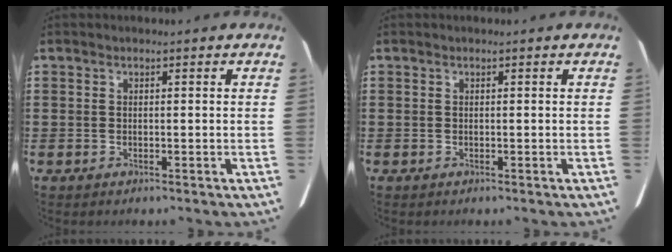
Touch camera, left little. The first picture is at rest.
{"total": 0.0}